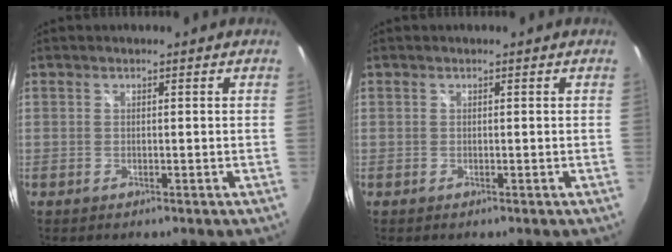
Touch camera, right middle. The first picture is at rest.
{"total": 0.0}